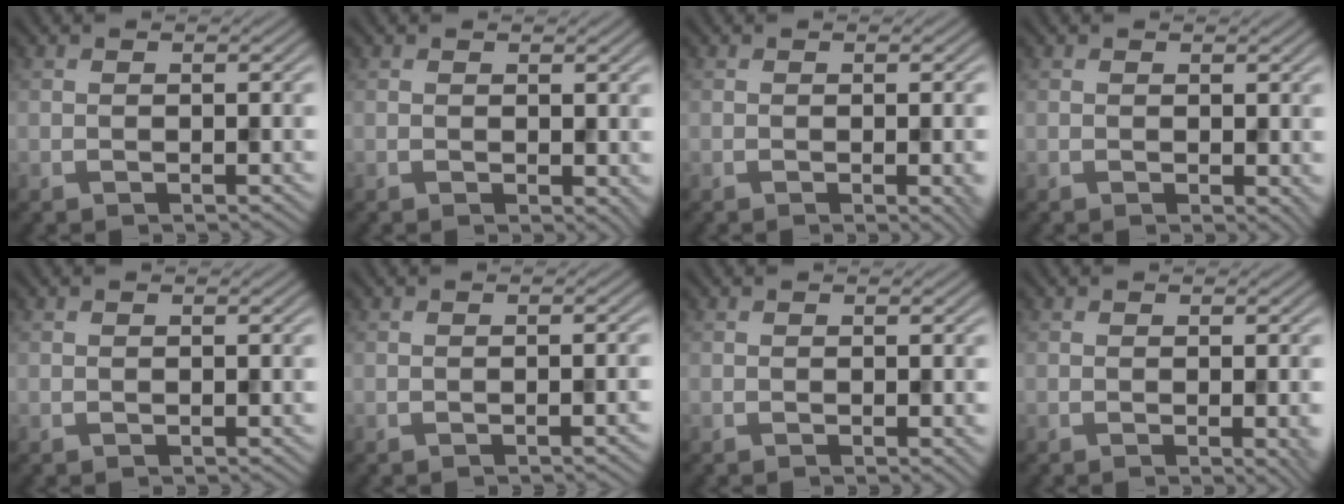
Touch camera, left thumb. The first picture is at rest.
{"total": 1.4, "force": [0.2, 0.9, 1.0], "torque": [-0.011, -0.005, 0.005]}
{"total": 2.1, "force": [-0.4, 0.4, 2.1], "torque": [-0.026, -0.002, -0.006]}
{"total": 1.2, "force": [0.1, 0.7, 1.0], "torque": [-0.009, -0.005, 0.004]}
{"total": 0.0}
{"total": 1.4, "force": [-0.4, 0.3, 1.3], "torque": [-0.014, 0.004, -0.009]}
{"total": 0.7, "force": [-0.1, 0.1, 0.7], "torque": [-0.010, -0.005, -0.003]}
{"total": 2.5, "force": [-0.4, 0.5, 2.4], "torque": [-0.031, -0.002, -0.007]}